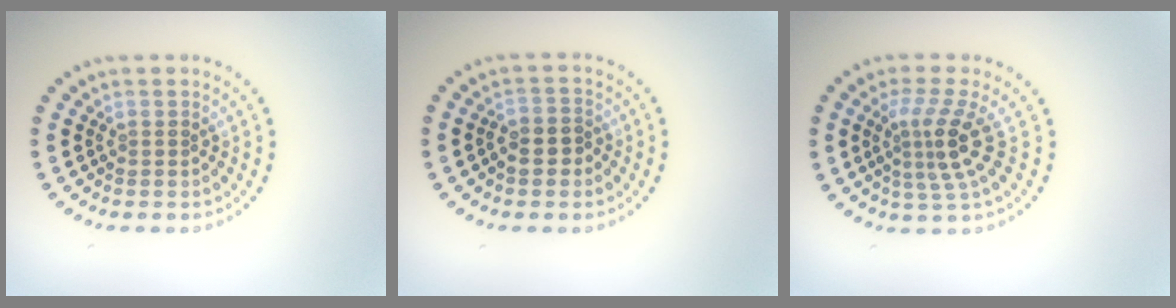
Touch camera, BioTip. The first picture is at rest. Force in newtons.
{"total": 2.3, "press": 2.2, "slide": 0.9}
{"total": 3.6, "press": 2.6, "slide": 2.5}